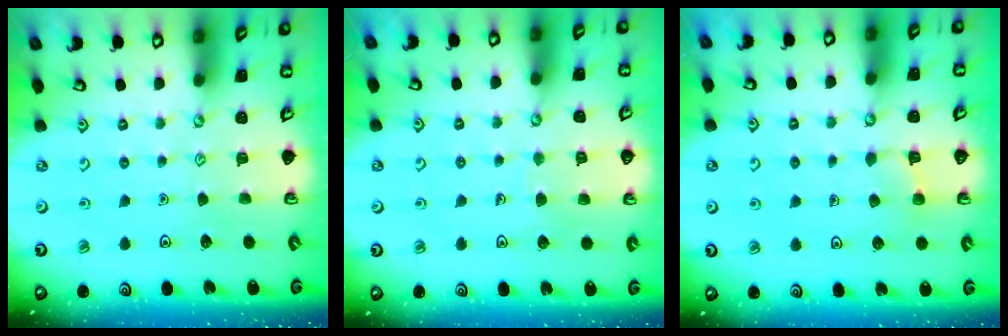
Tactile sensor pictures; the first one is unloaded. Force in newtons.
{"total": 3.7, "press": 3.7, "slide": 0.3}
{"total": 3.9, "press": 3.9, "slide": 0.3}